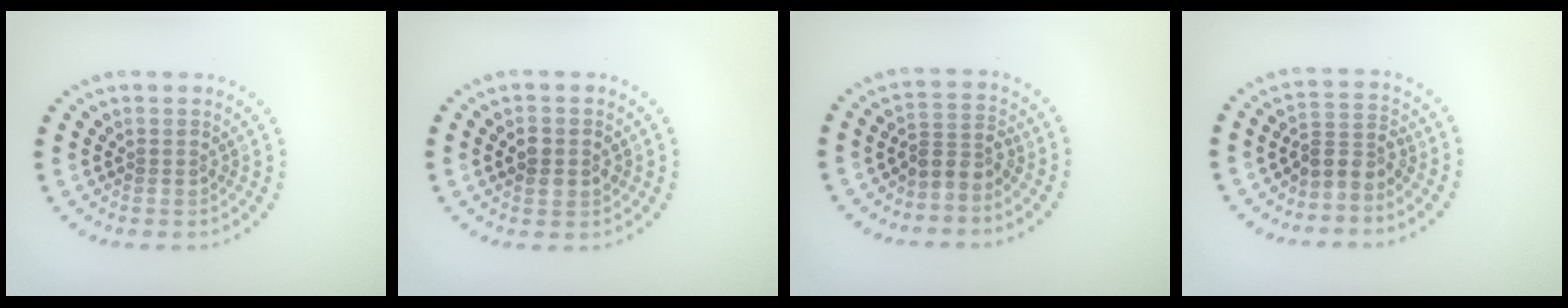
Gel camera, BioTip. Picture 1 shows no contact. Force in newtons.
{"total": 2.8, "press": 2.8, "slide": 0.1}
{"total": 2.5, "press": 1.9, "slide": 1.6}
{"total": 2.7, "press": 1.9, "slide": 1.9}